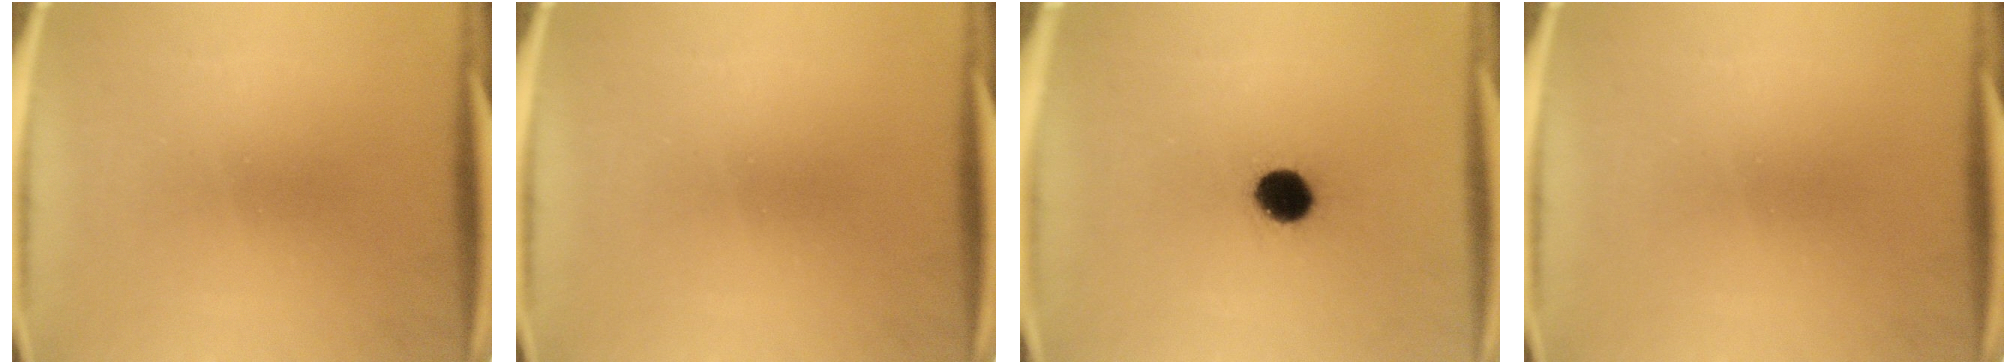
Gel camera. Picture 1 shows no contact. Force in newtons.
{"total": 0.0}
{"total": 9.2}
{"total": 0.0}